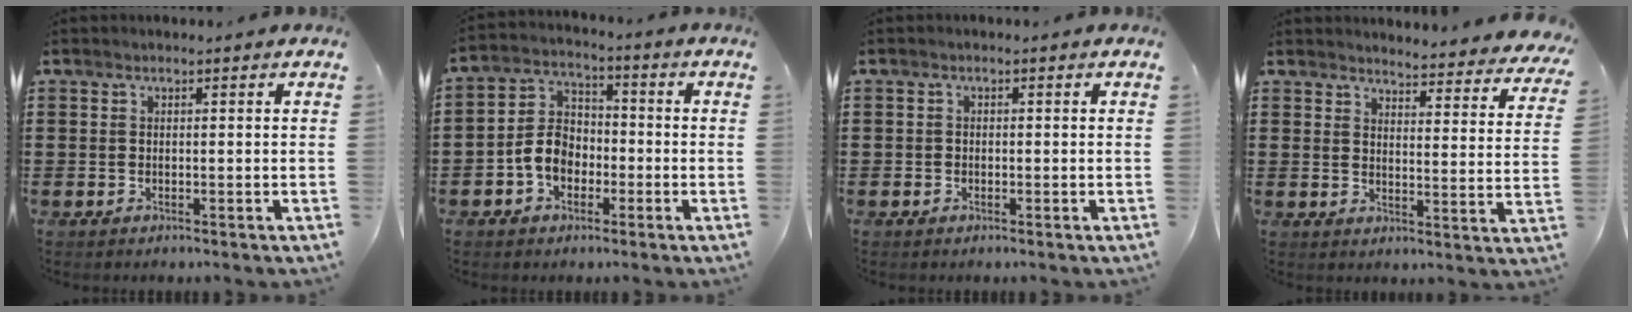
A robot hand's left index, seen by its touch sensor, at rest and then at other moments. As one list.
[{"total": 6.5, "force": [-2.7, 4.7, 3.6], "torque": [-0.097, 0.008, -0.060]}, {"total": 0.8, "force": [-0.4, 0.6, 0.3], "torque": [-0.007, 0.000, -0.009]}, {"total": 3.9, "force": [3.9, -0.1, 0.7], "torque": [-0.025, -0.030, 0.064]}]